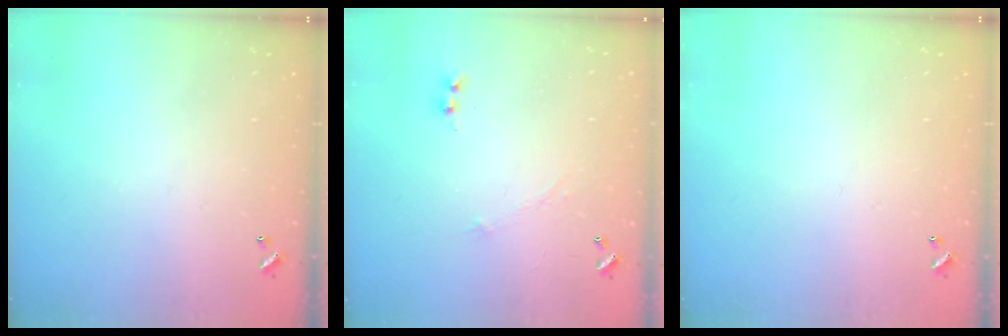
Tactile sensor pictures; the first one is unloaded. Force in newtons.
{"total": 0.0}
{"total": 0.0}